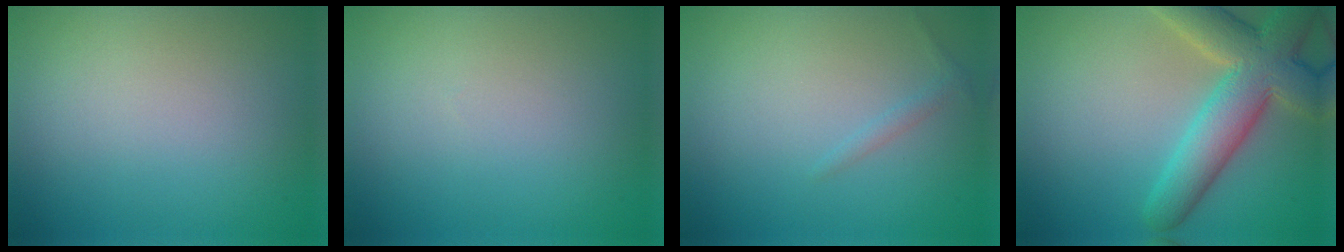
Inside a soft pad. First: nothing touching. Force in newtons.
{"total": 0.0}
{"total": 0.8, "press": 0.8, "slide": 0.0}
{"total": 7.8, "press": 7.8, "slide": 0.5}